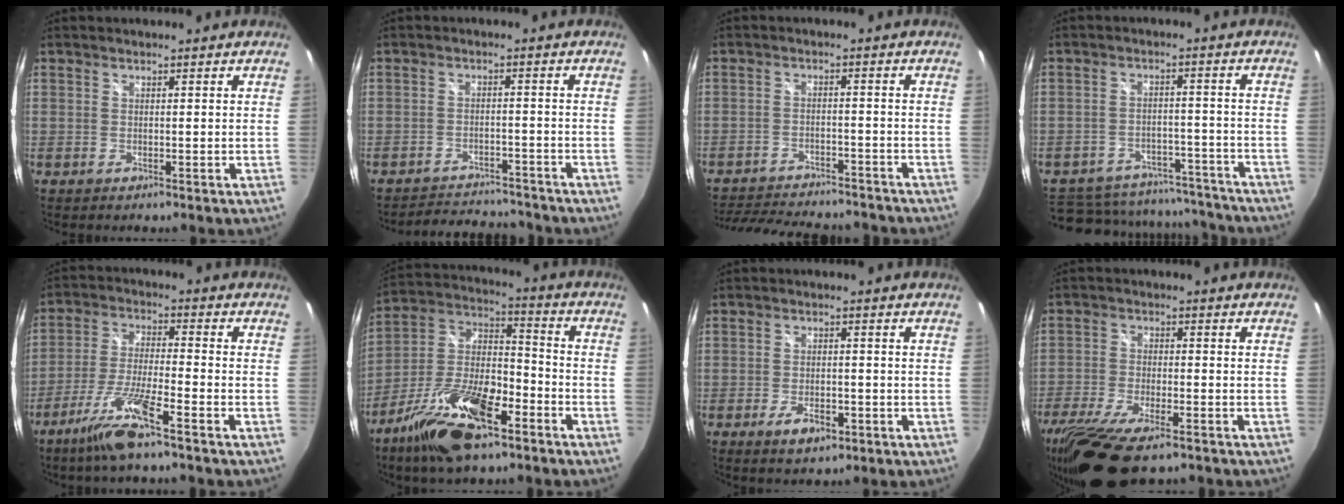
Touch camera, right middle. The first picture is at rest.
{"total": 9.5, "force": [-9.0, 2.3, 2.1], "torque": [-0.054, 0.013, -0.124]}
{"total": 18.6, "force": [-16.1, 5.6, 7.5], "torque": [-0.157, -0.007, -0.218]}
{"total": 21.7, "force": [-17.2, 10.6, 8.1], "torque": [-0.188, 0.020, -0.204]}
{"total": 10.5, "force": [-7.1, 0.2, 7.7], "torque": [-0.167, -0.011, -0.134]}
{"total": 19.4, "force": [-11.2, 7.8, 13.8], "torque": [-0.272, -0.006, -0.209]}
{"total": 4.8, "force": [-2.5, 2.3, 3.4], "torque": [-0.074, -0.005, -0.040]}
{"total": 16.9, "force": [-12.2, 5.2, 10.5], "torque": [-0.230, -0.056, -0.215]}